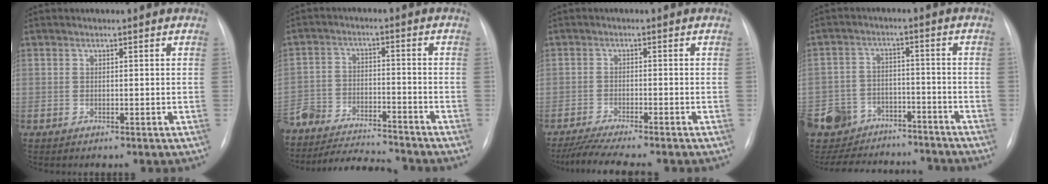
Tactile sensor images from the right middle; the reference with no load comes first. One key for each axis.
{"total": 18.6, "fx": -17.4, "fy": 2.3, "fz": 6.1, "tx": -0.143, "ty": -0.017, "tz": -0.277}
{"total": 8.4, "fx": -7.2, "fy": 0.1, "fz": 4.2, "tx": -0.065, "ty": -0.017, "tz": -0.115}
{"total": 18.8, "fx": -15.3, "fy": 9.9, "fz": 4.7, "tx": -0.137, "ty": 0.025, "tz": -0.212}